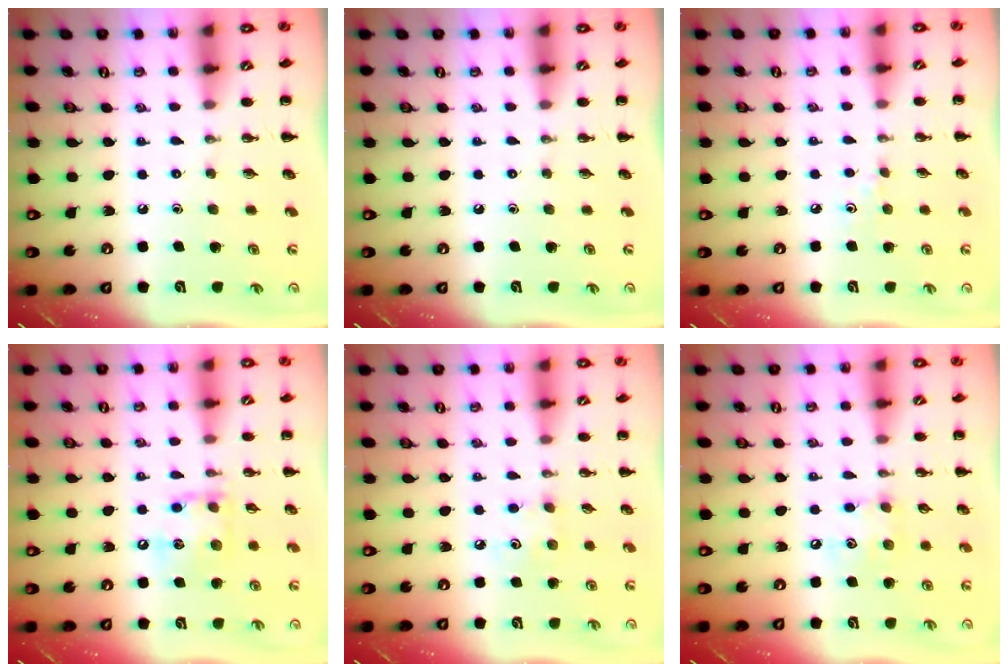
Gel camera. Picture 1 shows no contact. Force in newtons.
{"total": 0.0}
{"total": 3.4, "press": 3.3, "slide": 0.9}
{"total": 11.8, "press": 11.7, "slide": 1.3}
{"total": 5.0, "press": 4.9, "slide": 1.0}
{"total": 5.5, "press": 5.5, "slide": 0.7}